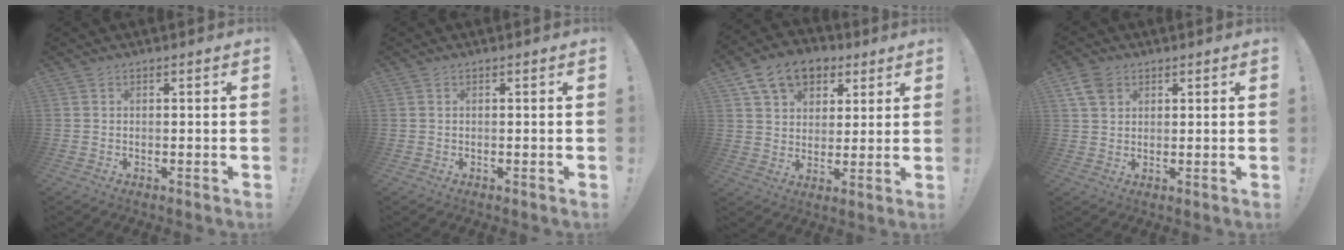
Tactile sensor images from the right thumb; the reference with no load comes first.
{"total": 0.0}
{"total": 13.1, "force": [6.9, 9.3, 5.9], "torque": [-0.094, -0.029, 0.135]}
{"total": 6.2, "force": [3.2, 4.3, 3.0], "torque": [-0.049, -0.006, 0.064]}